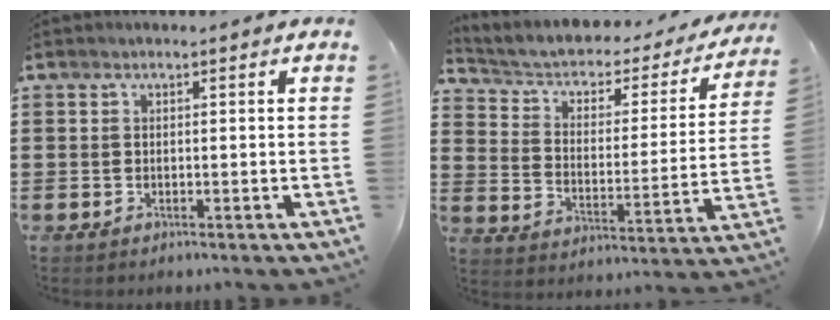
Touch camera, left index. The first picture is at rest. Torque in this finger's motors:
{"motor_torque": [2.14, 0.00, 0.67, 0.04]}